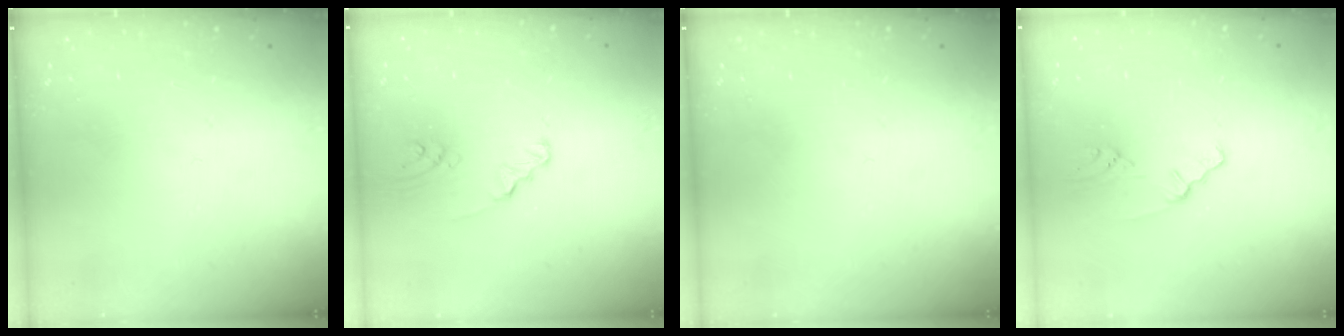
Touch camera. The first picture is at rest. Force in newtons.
{"total": 2.5, "press": 2.5, "slide": 0.3}
{"total": 0.0}
{"total": 0.8, "press": 0.8, "slide": 0.1}